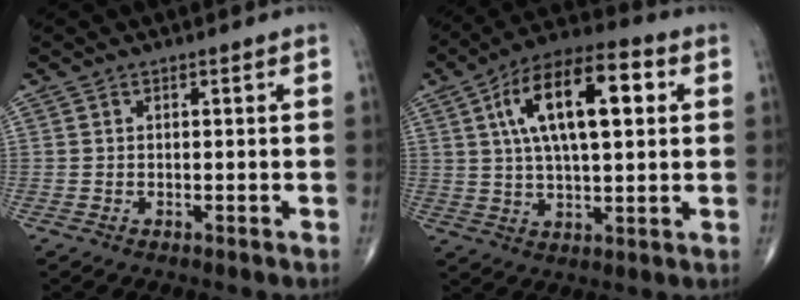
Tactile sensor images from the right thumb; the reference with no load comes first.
{"total": 17.7, "force": [4.8, 7.3, 15.4], "torque": [-0.251, 0.014, 0.072]}